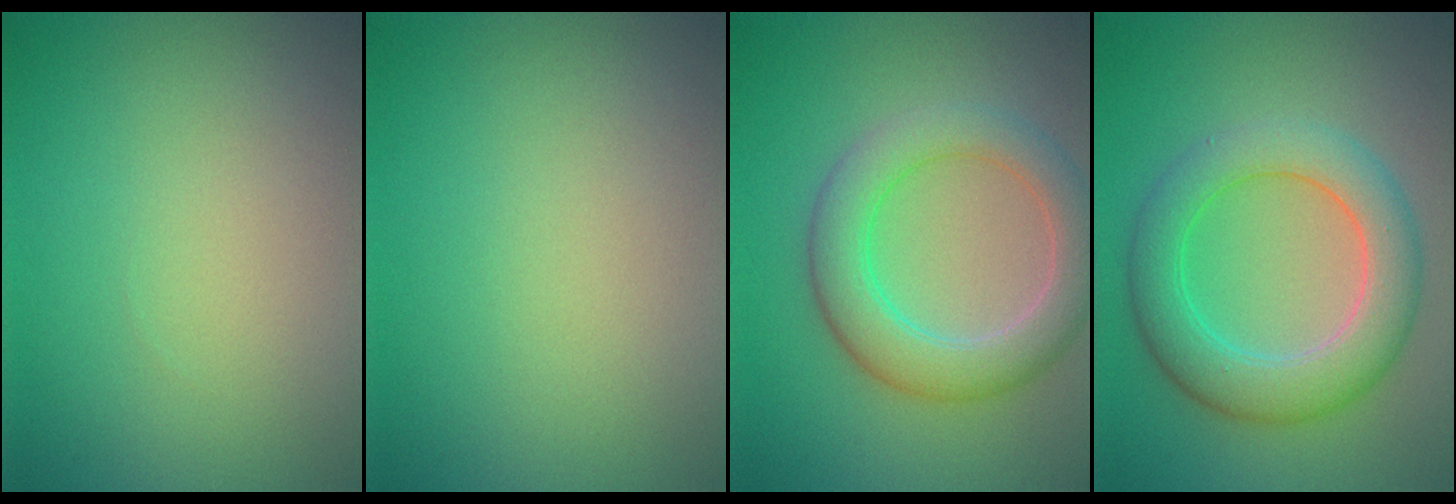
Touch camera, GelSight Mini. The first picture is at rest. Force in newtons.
{"total": 0.0}
{"total": 5.4, "press": 5.4, "slide": 0.1}
{"total": 6.1, "press": 6.1, "slide": 0.1}